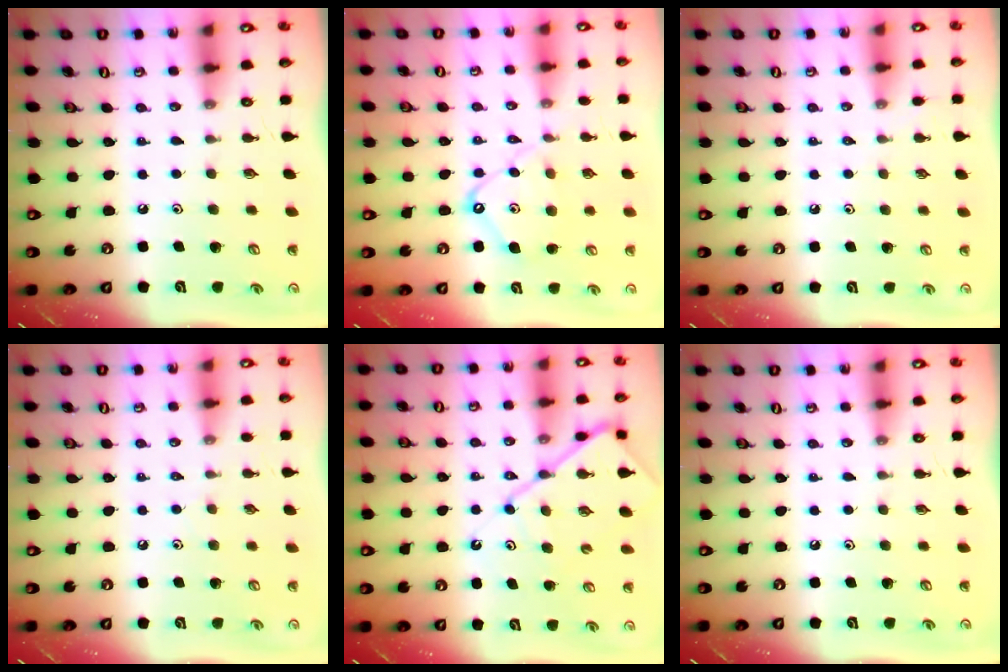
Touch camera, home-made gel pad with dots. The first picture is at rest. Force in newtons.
{"total": 10.3, "press": 10.3, "slide": 1.0}
{"total": 1.9, "press": 1.8, "slide": 0.4}
{"total": 2.1, "press": 2.1, "slide": 0.4}
{"total": 12.0, "press": 12.0, "slide": 1.3}
{"total": 0.0}